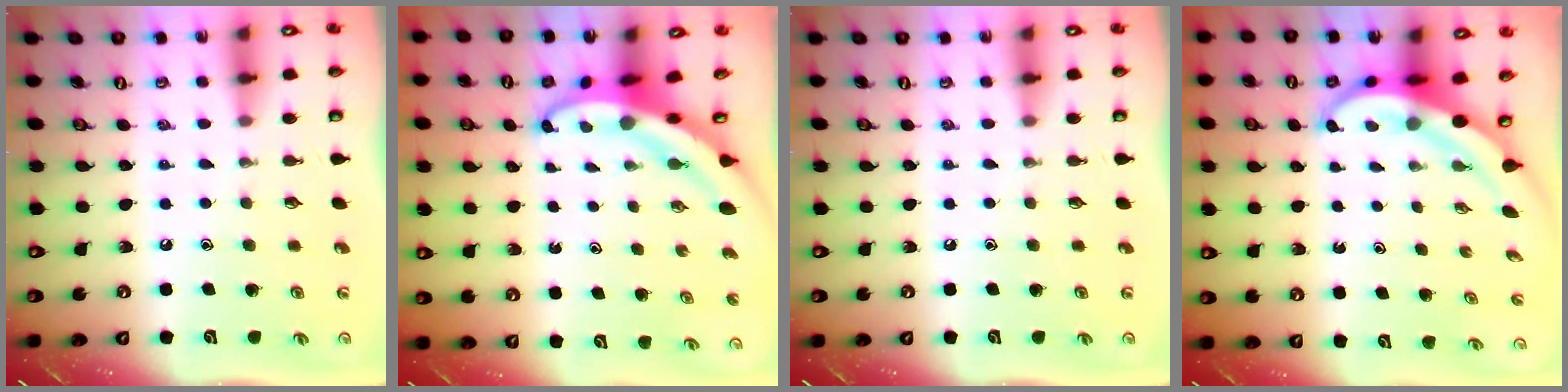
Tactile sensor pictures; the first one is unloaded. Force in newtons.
{"total": 5.1, "press": 5.0, "slide": 0.5}
{"total": 0.0}
{"total": 4.2, "press": 4.2, "slide": 0.6}